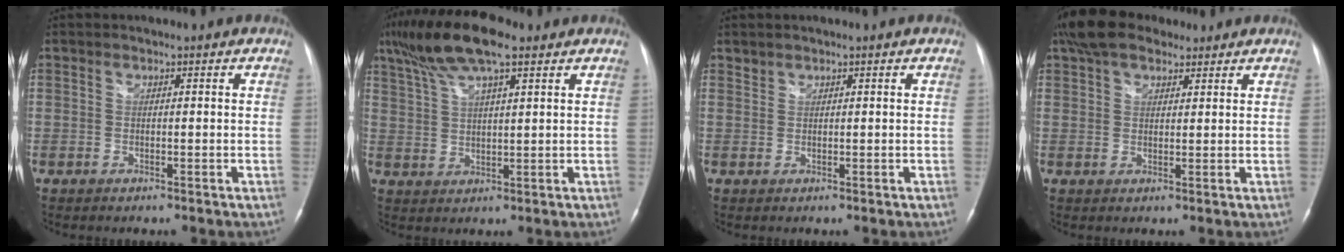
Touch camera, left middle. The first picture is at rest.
{"total": 11.2, "force": [7.5, 2.4, 8.0], "torque": [-0.161, 0.022, 0.135]}
{"total": 0.9, "force": [0.8, 0.2, -0.1], "torque": [0.002, 0.003, 0.015]}
{"total": 8.4, "force": [6.4, 3.8, 3.9], "torque": [-0.078, 0.034, 0.117]}